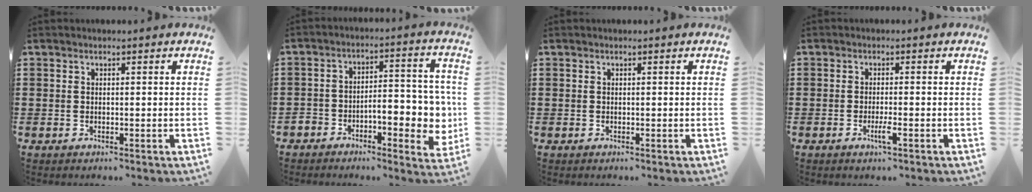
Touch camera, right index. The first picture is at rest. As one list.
[{"total": 7.1, "force": [-3.0, 3.7, 5.3], "torque": [-0.073, 0.004, -0.053]}, {"total": 0.0}, {"total": 2.5, "force": [-1.2, 0.2, 2.2], "torque": [-0.045, -0.005, -0.024]}]